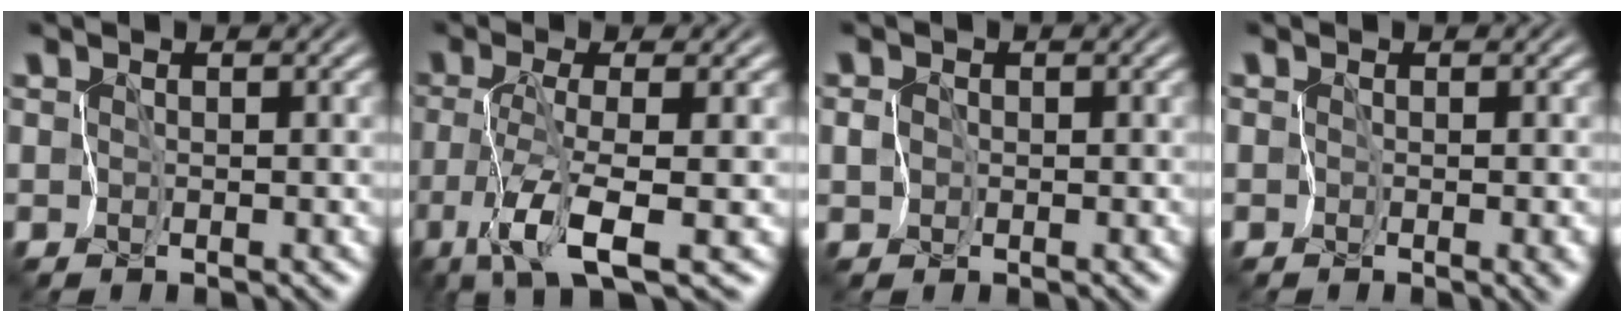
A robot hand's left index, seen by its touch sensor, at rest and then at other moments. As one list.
[{"total": 5.4, "force": [-2.1, 0.3, 5.0], "torque": [-0.103, -0.007, -0.039]}, {"total": 2.0, "force": [0.2, 1.9, 0.7], "torque": [0.004, 0.021, -0.023]}, {"total": 1.5, "force": [-0.6, 0.7, 1.2], "torque": [-0.012, -0.010, -0.010]}]